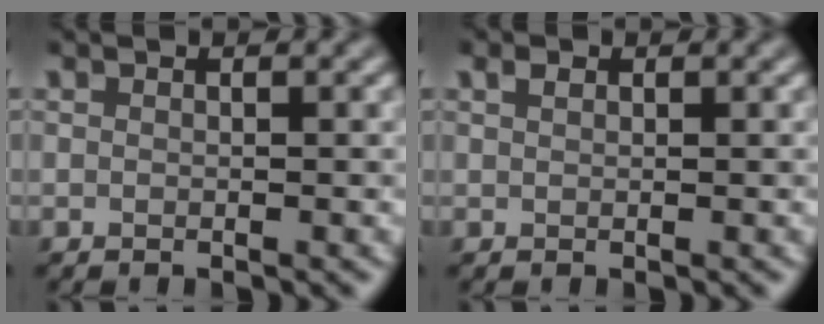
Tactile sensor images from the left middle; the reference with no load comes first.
{"total": 0.7, "force": [0.4, 0.4, 0.3], "torque": [-0.008, 0.001, 0.008]}